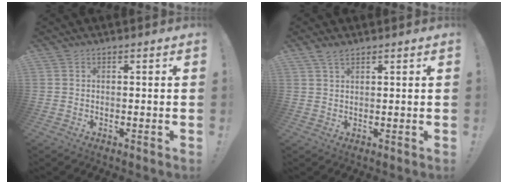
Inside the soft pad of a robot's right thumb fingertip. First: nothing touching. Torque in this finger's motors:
{"motor_torque": [-0.30, 0.08, 0.07, 0.23, 0.00]}